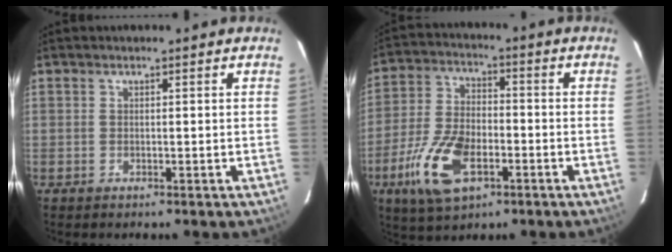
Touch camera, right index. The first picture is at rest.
{"total": 14.1, "force": [-6.2, 7.1, 10.4], "torque": [-0.231, -0.012, -0.113]}